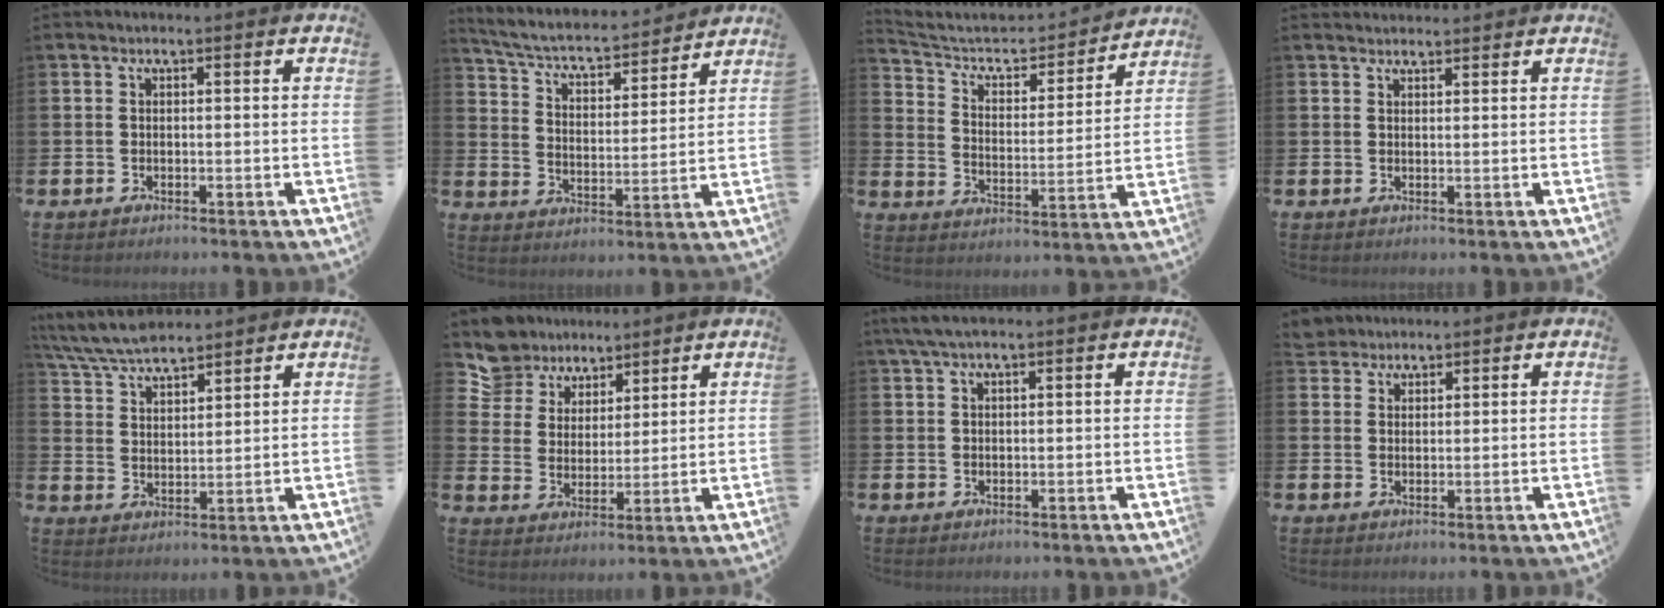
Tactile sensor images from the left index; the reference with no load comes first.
{"total": 5.2, "force": [4.8, 1.2, 1.6], "torque": [-0.058, -0.044, 0.075]}
{"total": 6.4, "force": [5.7, 2.4, 1.7], "torque": [-0.060, -0.045, 0.091]}
{"total": 1.7, "force": [1.7, 0.4, 0.0], "torque": [0.009, -0.006, 0.029]}
{"total": 6.6, "force": [6.3, 1.2, 1.6], "torque": [-0.056, -0.025, 0.115]}
{"total": 6.9, "force": [6.3, 2.7, -0.8], "torque": [-0.031, -0.040, 0.118]}
{"total": 2.5, "force": [1.7, 0.5, 1.7], "torque": [-0.040, 0.006, 0.032]}
{"total": 3.5, "force": [3.3, 1.2, -0.1], "torque": [0.003, -0.011, 0.061]}